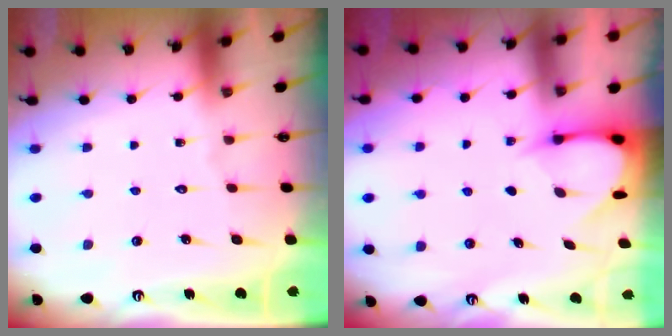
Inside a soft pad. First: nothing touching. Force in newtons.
{"total": 3.9, "press": 3.9, "slide": 0.3}